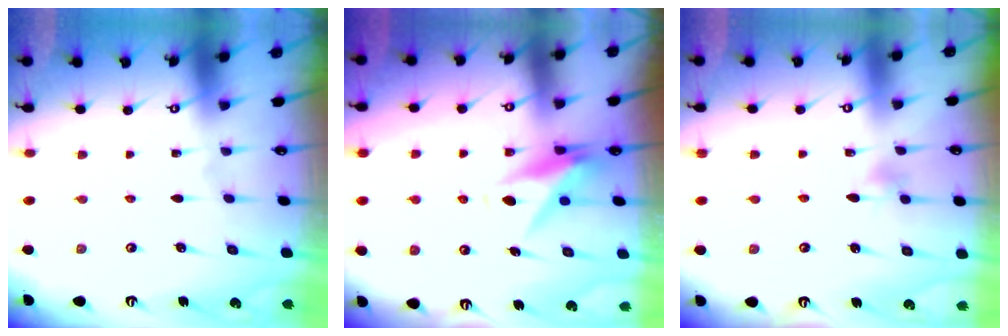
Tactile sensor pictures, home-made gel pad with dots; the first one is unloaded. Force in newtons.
{"total": 8.5, "press": 8.4, "slide": 0.8}
{"total": 5.3, "press": 5.2, "slide": 0.7}